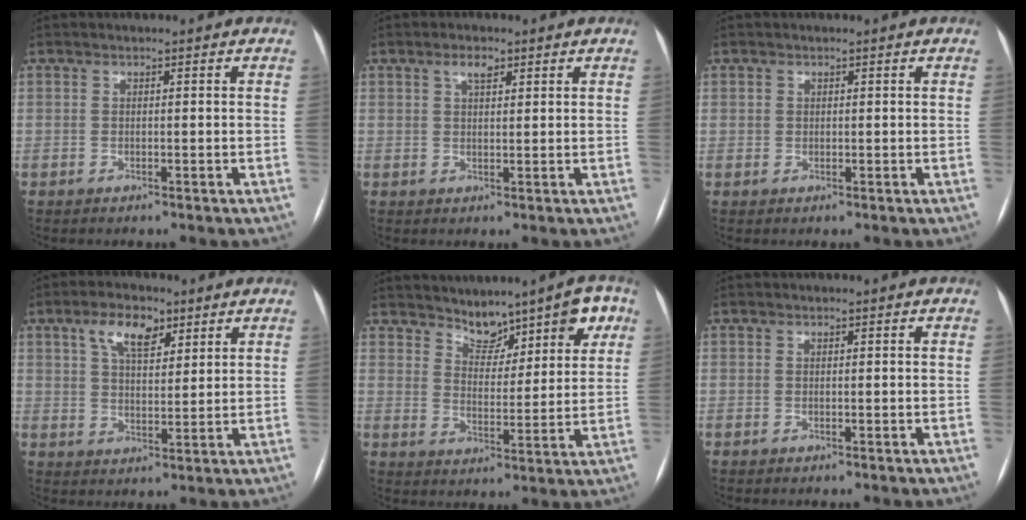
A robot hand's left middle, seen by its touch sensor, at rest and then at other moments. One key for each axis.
{"total": 2.4, "fx": 1.4, "fy": 1.0, "fz": 1.7, "tx": -0.033, "ty": 0.005, "tz": 0.025}
{"total": 0.7, "fx": 0.2, "fy": 0.6, "fz": 0.0, "tx": 0.006, "ty": 0.001, "tz": 0.002}
{"total": 6.8, "fx": 3.8, "fy": 3.2, "fz": 4.7, "tx": -0.088, "ty": 0.014, "tz": 0.068}
{"total": 8.1, "fx": 6.1, "fy": 3.4, "fz": 4.1, "tx": -0.041, "ty": 0.017, "tz": 0.098}
{"total": 0.0}